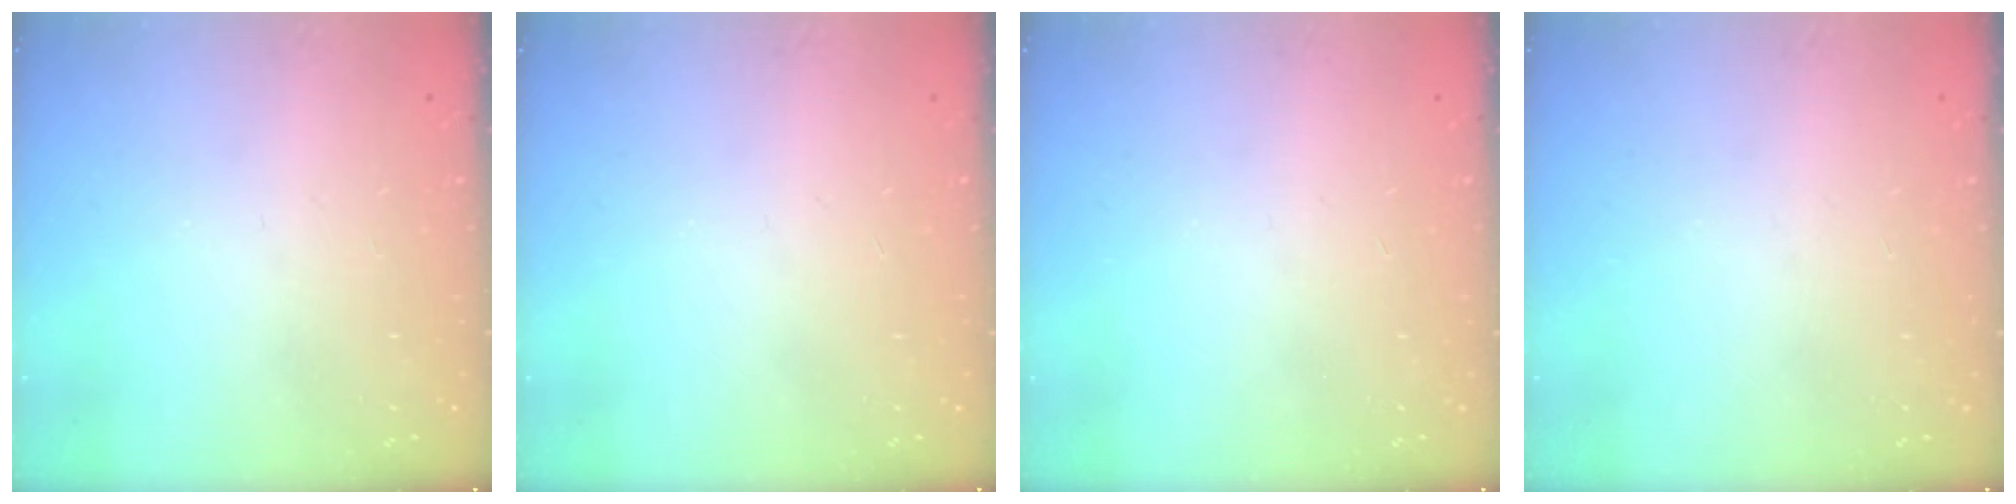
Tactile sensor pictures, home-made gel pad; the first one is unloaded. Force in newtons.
{"total": 0.0}
{"total": 0.0}
{"total": 0.0}